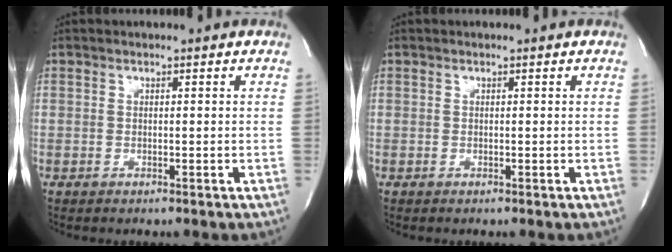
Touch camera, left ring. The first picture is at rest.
{"total": 0.0}